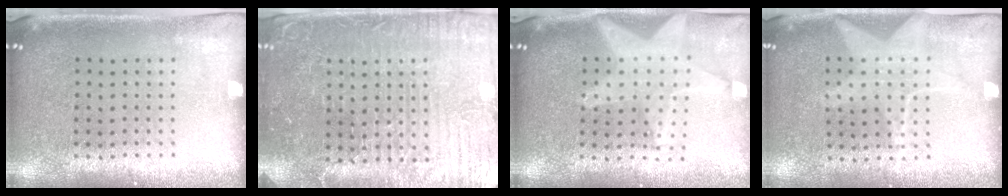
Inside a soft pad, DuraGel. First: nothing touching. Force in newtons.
{"total": 4.1, "press": 3.9, "slide": 1.0}
{"total": 2.3, "press": 1.8, "slide": 1.3}
{"total": 1.2, "press": 1.2, "slide": 0.2}